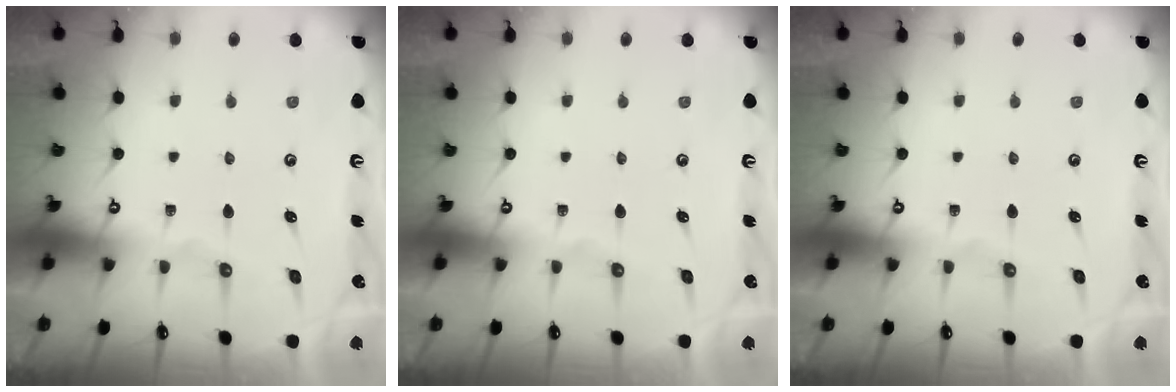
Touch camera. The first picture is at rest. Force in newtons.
{"total": 0.0}
{"total": 0.0}